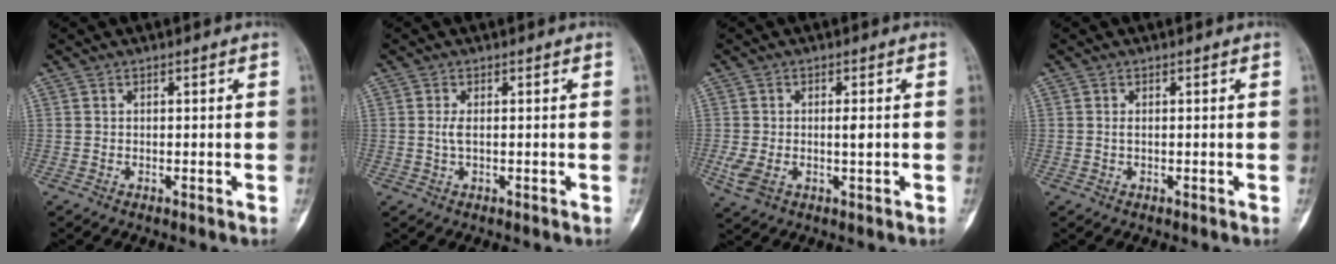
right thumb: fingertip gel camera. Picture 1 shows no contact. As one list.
[{"total": 1.6, "force": [0.0, 0.4, 1.5], "torque": [-0.039, -0.003, 0.003]}, {"total": 5.5, "force": [-0.6, 2.7, 4.7], "torque": [-0.103, 0.003, -0.007]}, {"total": 0.6, "force": [0.0, 0.2, 0.6], "torque": [-0.013, -0.002, 0.002]}]